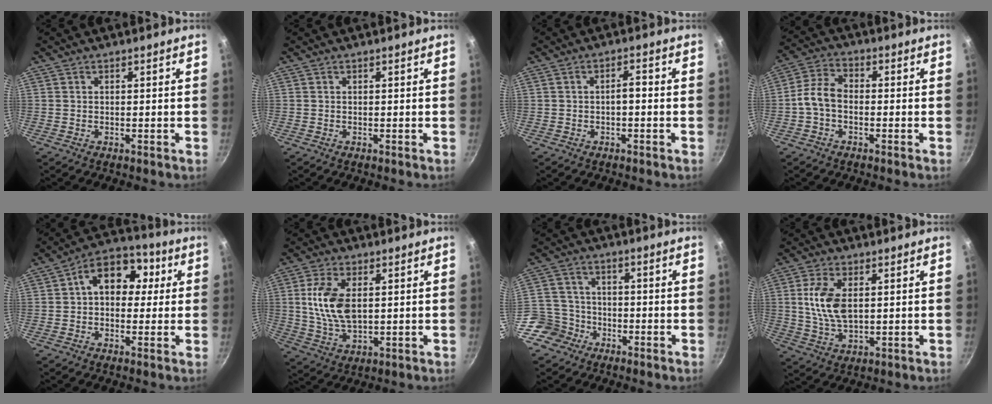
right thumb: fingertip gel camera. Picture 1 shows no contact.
{"total": 0.0}
{"total": 2.3, "force": [-0.6, 0.9, 2.0], "torque": [-0.030, 0.018, -0.009]}
{"total": 5.8, "force": [-1.4, 3.8, 4.2], "torque": [-0.084, 0.031, -0.040]}
{"total": 11.9, "force": [2.3, 8.7, 7.8], "torque": [-0.070, 0.023, 0.015]}
{"total": 10.7, "force": [1.8, 5.9, 8.7], "torque": [-0.166, -0.007, 0.037]}
{"total": 7.7, "force": [-4.2, 6.3, 1.4], "torque": [0.003, 0.043, -0.084]}
{"total": 9.2, "force": [1.6, 5.0, 7.5], "torque": [-0.145, -0.006, 0.033]}